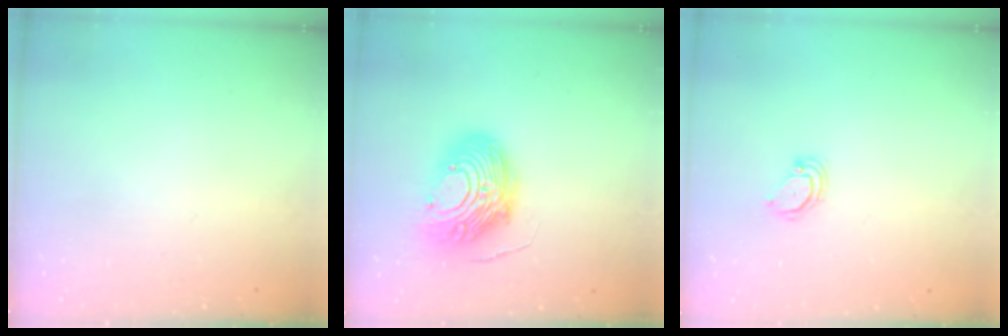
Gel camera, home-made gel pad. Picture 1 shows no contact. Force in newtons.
{"total": 14.6, "press": 14.6, "slide": 1.5}
{"total": 3.4, "press": 3.4, "slide": 0.2}